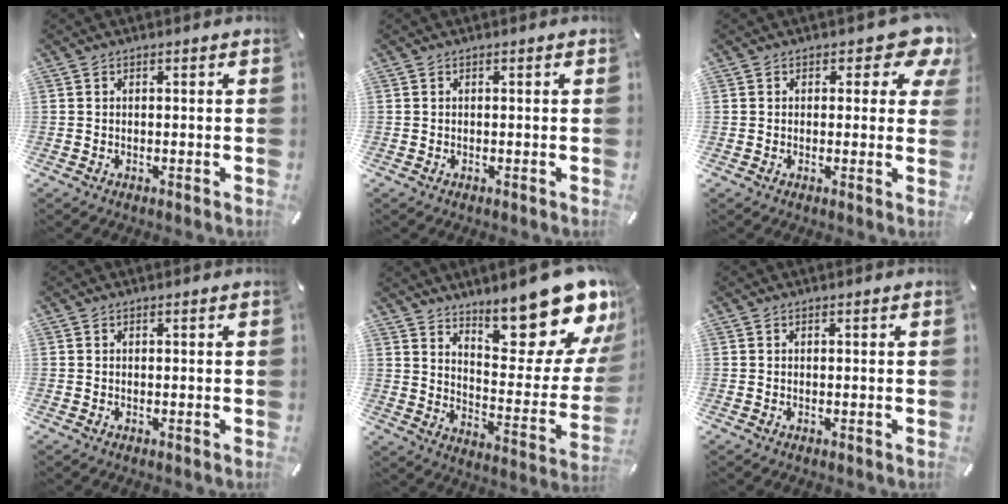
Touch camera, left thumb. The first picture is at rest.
{"total": 0.0}
{"total": 7.6, "force": [3.7, 4.4, 4.9], "torque": [-0.046, -0.024, 0.060]}
{"total": 0.0}
{"total": 21.9, "force": [16.6, 7.6, 12.1], "torque": [-0.132, -0.142, 0.275]}
{"total": 0.0}